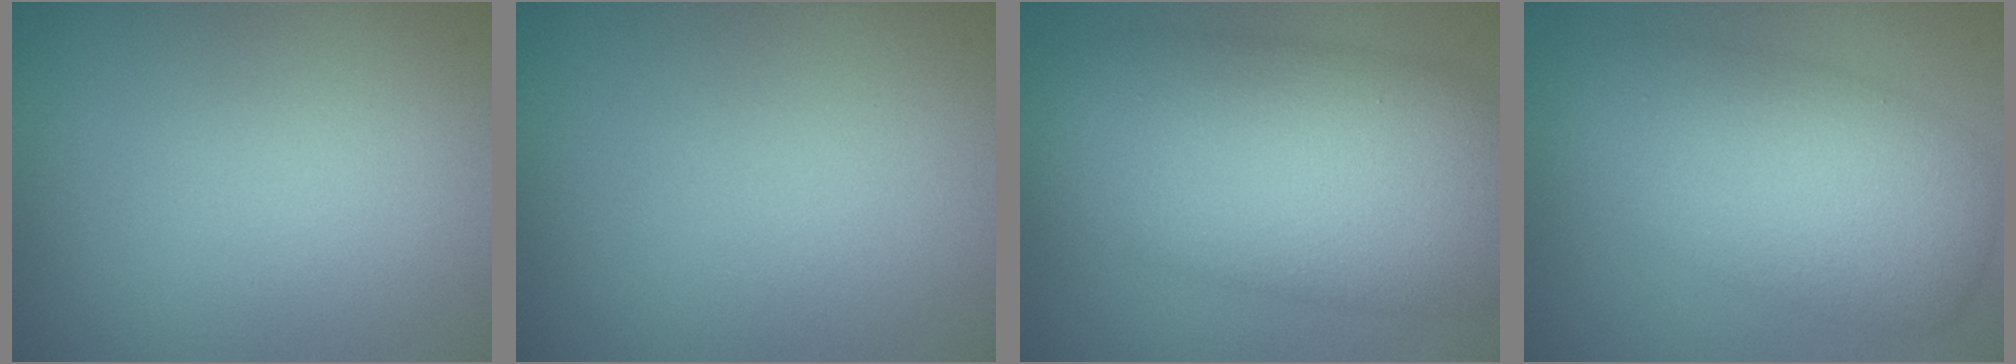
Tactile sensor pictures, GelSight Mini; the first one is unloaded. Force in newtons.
{"total": 0.0}
{"total": 12.7, "press": 12.7, "slide": 0.3}
{"total": 8.3, "press": 8.3, "slide": 0.3}